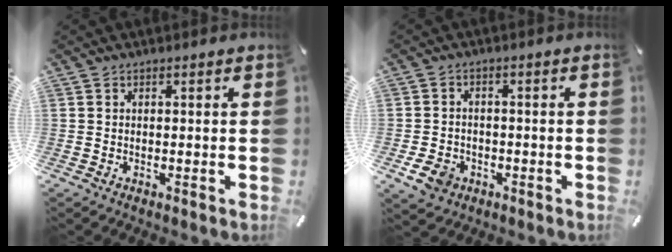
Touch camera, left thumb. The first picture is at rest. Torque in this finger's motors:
{"motor_torque": [0.91, 1.04, 0.53, 0.40, 0.17]}